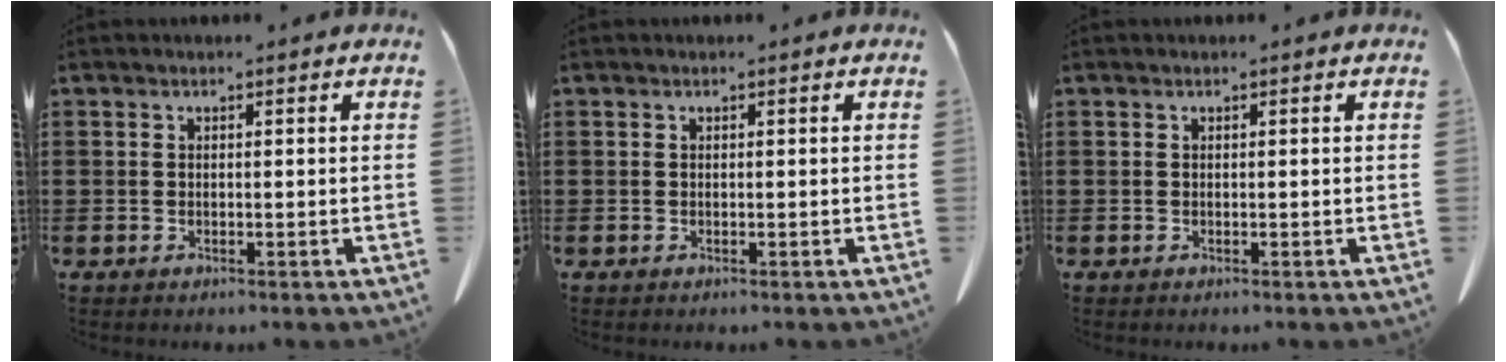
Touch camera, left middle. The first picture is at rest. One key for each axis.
{"total": 0.0}
{"total": 0.0}